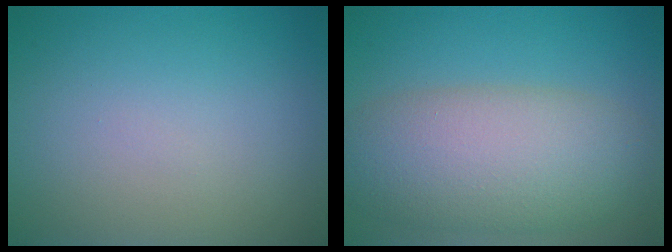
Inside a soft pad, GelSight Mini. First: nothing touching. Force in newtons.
{"total": 8.3, "press": 8.3, "slide": 0.5}